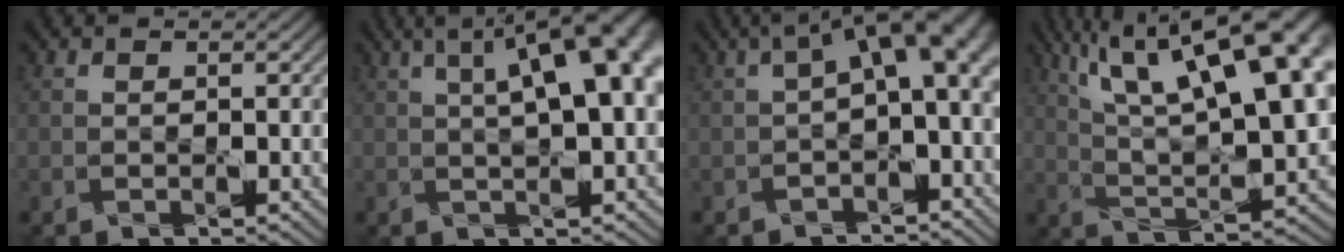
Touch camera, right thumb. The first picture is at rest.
{"total": 11.1, "force": [3.5, 3.2, 10.0], "torque": [-0.129, 0.027, 0.036]}
{"total": 7.8, "force": [1.0, 3.5, 7.0], "torque": [-0.101, 0.011, 0.013]}
{"total": 20.1, "force": [8.9, 7.6, 16.3], "torque": [-0.274, 0.061, 0.142]}